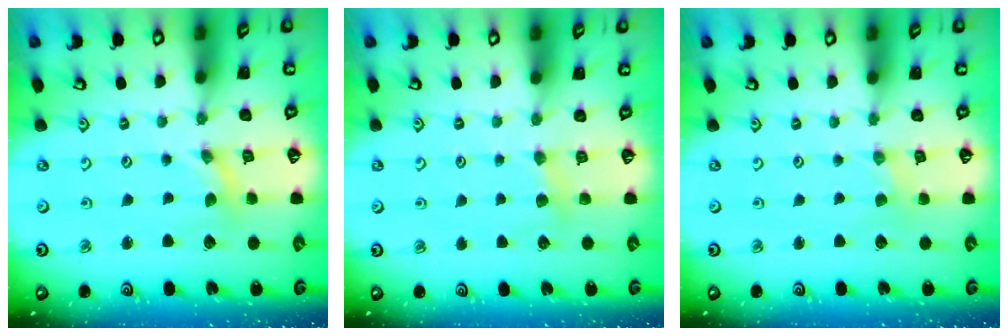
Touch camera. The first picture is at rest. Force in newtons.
{"total": 4.6, "press": 4.6, "slide": 0.4}
{"total": 0.5, "press": 0.5, "slide": 0.1}